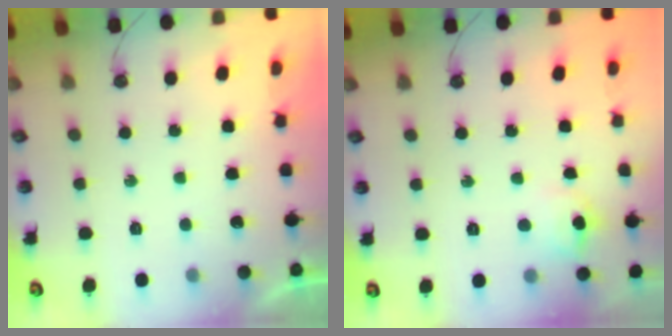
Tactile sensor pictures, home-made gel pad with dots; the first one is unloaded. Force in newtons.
{"total": 5.6, "press": 5.3, "slide": 1.6}